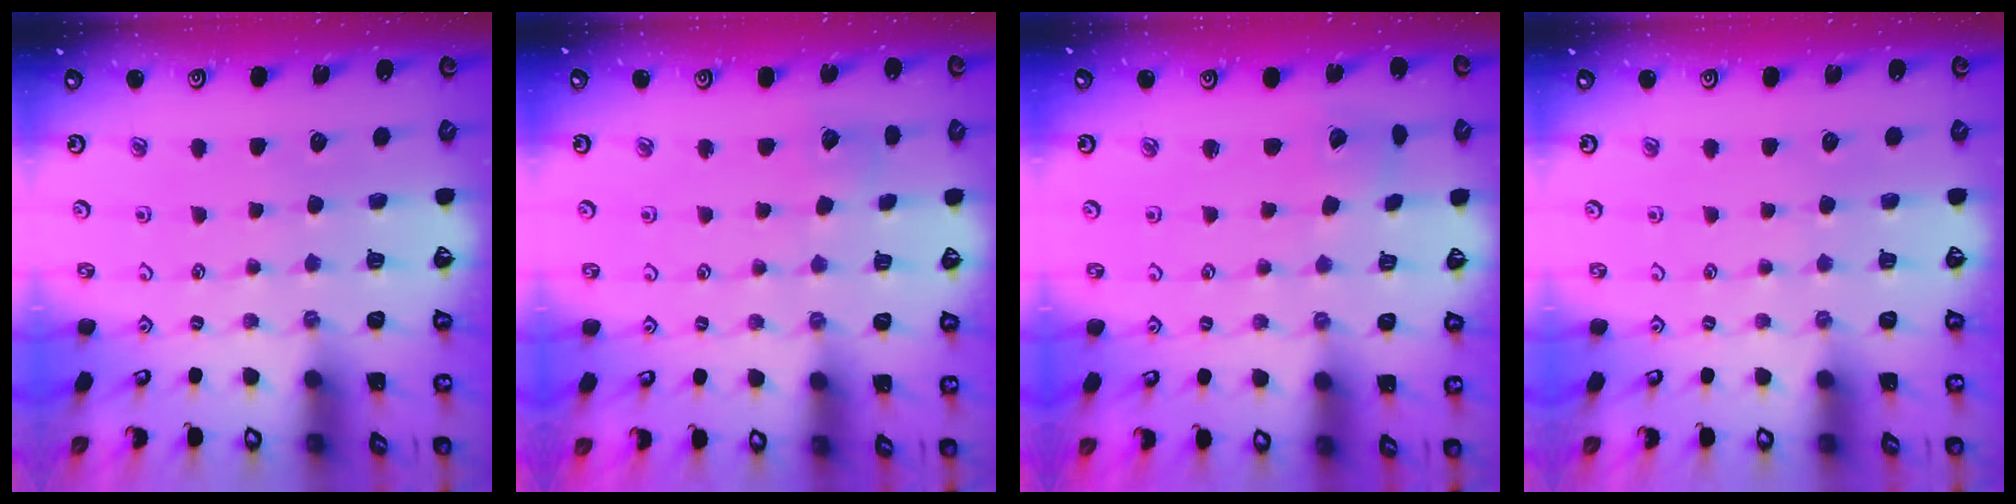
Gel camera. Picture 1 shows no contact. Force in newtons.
{"total": 5.8, "press": 5.8, "slide": 0.6}
{"total": 3.3, "press": 3.3, "slide": 0.3}
{"total": 0.0}